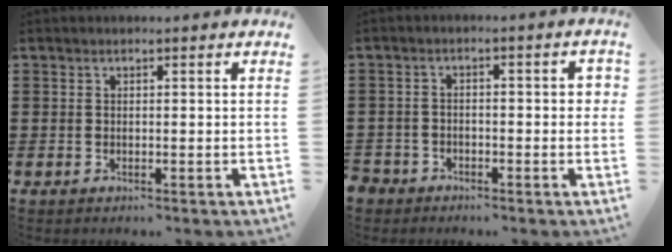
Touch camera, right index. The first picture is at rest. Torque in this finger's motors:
{"motor_torque": [1.66, 0.47, 0.42, 0.03]}